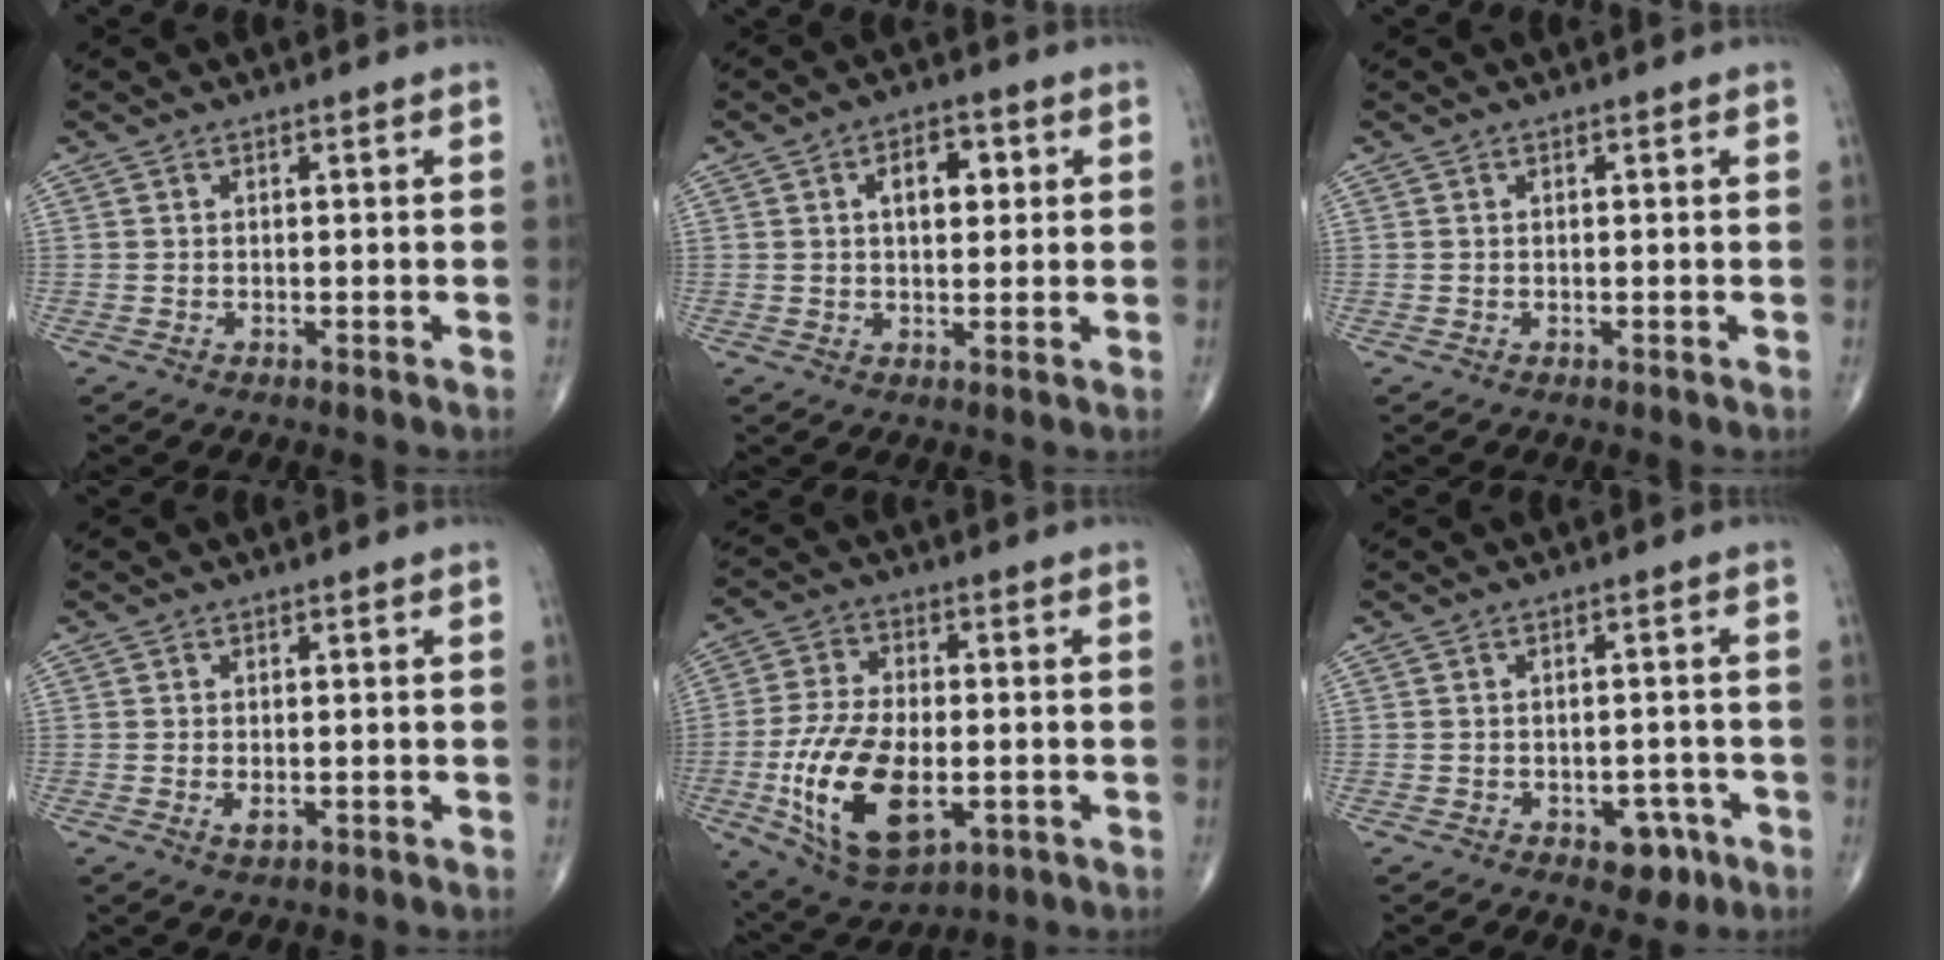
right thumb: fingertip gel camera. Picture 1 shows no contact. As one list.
[{"total": 6.5, "force": [1.7, 3.7, 5.1], "torque": [-0.058, 0.004, 0.024]}, {"total": 0.0}, {"total": 1.7, "force": [-0.4, 0.9, 1.4], "torque": [-0.022, -0.002, -0.005]}, {"total": 17.8, "force": [-4.3, 9.5, 14.5], "torque": [-0.267, 0.001, -0.060]}, {"total": 4.7, "force": [-2.4, 3.1, 2.7], "torque": [-0.010, 0.018, -0.026]}]